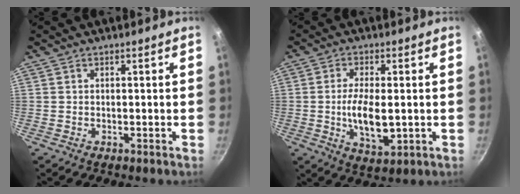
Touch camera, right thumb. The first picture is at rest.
{"total": 8.9, "force": [-0.7, 3.8, 8.0], "torque": [-0.150, -0.006, -0.008]}